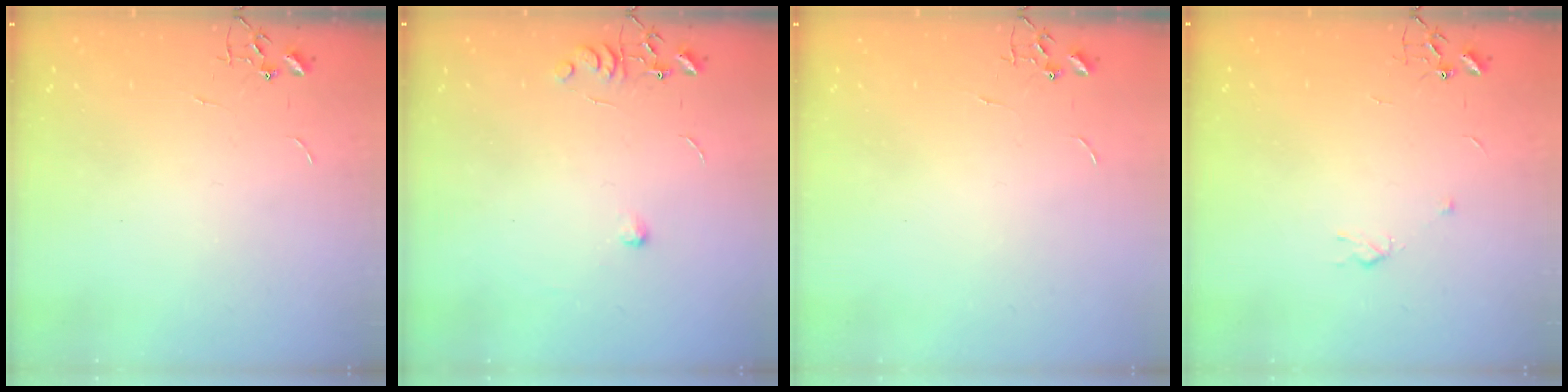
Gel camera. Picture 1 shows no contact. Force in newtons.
{"total": 6.9, "press": 6.8, "slide": 0.9}
{"total": 0.0}
{"total": 3.6, "press": 3.5, "slide": 0.7}